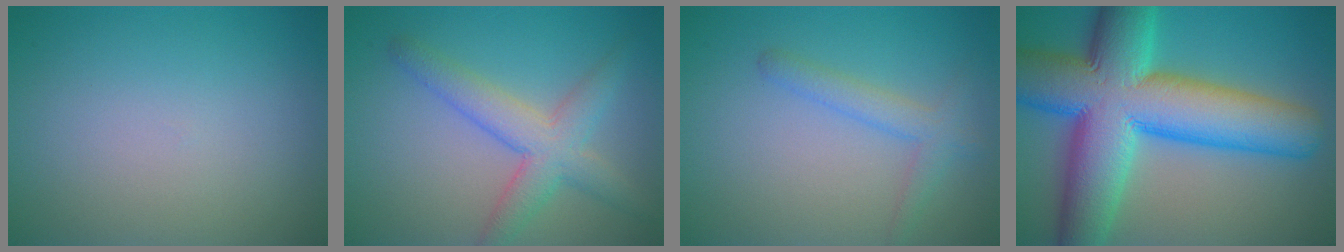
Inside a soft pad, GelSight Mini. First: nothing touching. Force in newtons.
{"total": 4.6, "press": 4.6, "slide": 0.1}
{"total": 2.4, "press": 2.4, "slide": 0.1}
{"total": 15.6, "press": 15.6, "slide": 0.5}